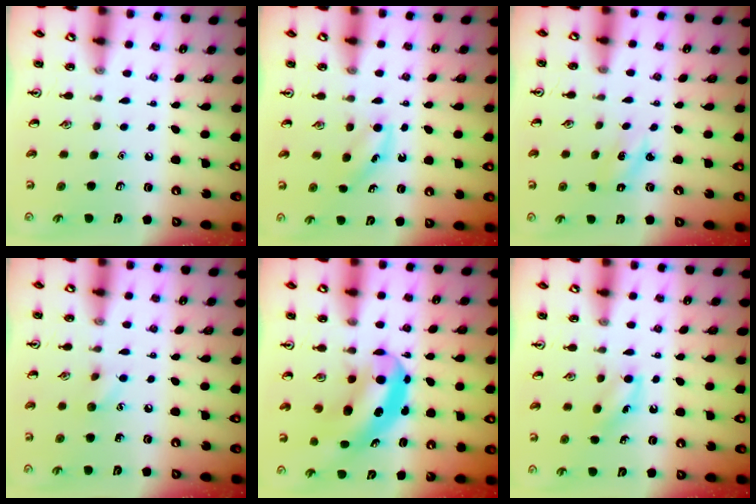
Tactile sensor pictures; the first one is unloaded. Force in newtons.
{"total": 4.1, "press": 3.8, "slide": 1.6}
{"total": 1.5, "press": 1.4, "slide": 0.4}
{"total": 5.6, "press": 5.4, "slide": 1.6}
{"total": 6.5, "press": 6.2, "slide": 1.9}
{"total": 6.4, "press": 6.2, "slide": 1.7}